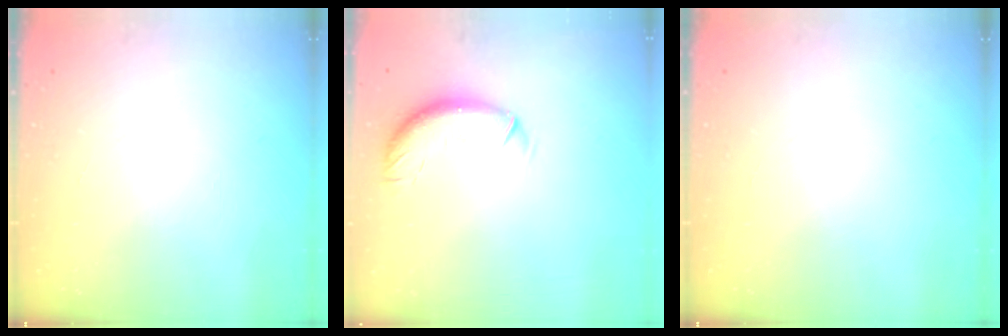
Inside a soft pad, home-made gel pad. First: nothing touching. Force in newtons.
{"total": 9.2, "press": 9.1, "slide": 1.8}
{"total": 0.0}